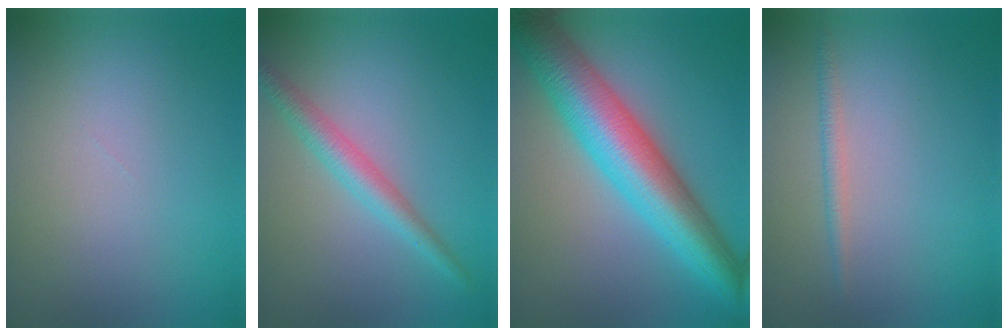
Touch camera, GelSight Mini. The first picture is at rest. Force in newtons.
{"total": 2.9, "press": 2.9, "slide": 0.0}
{"total": 10.2, "press": 10.2, "slide": 0.1}
{"total": 1.2, "press": 1.2, "slide": 0.0}